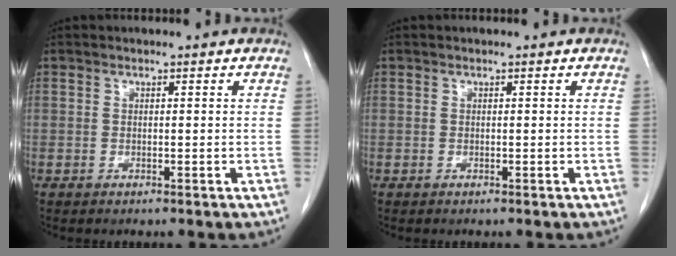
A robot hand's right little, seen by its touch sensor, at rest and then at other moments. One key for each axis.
{"total": 0.0}